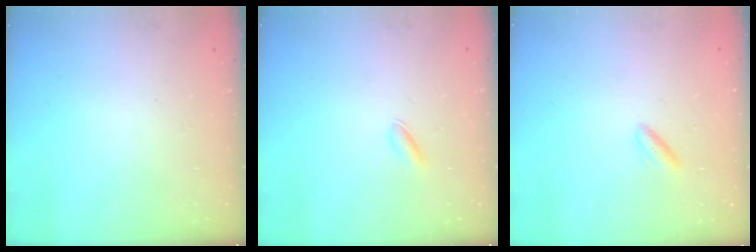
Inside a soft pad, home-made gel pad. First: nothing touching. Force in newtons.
{"total": 2.1, "press": 2.1, "slide": 0.6}
{"total": 2.6, "press": 2.5, "slide": 0.9}